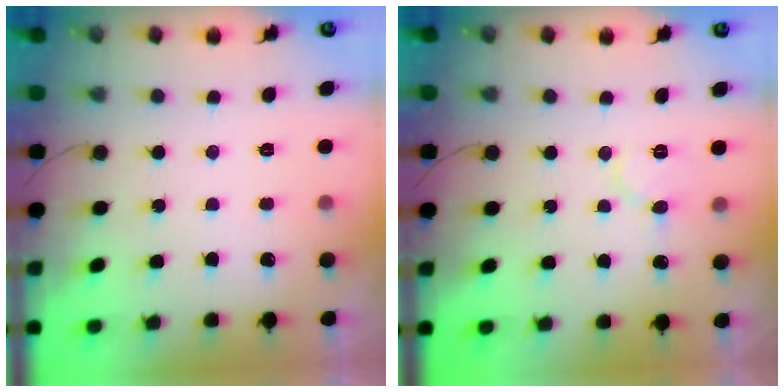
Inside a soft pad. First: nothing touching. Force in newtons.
{"total": 5.0, "press": 4.9, "slide": 0.5}